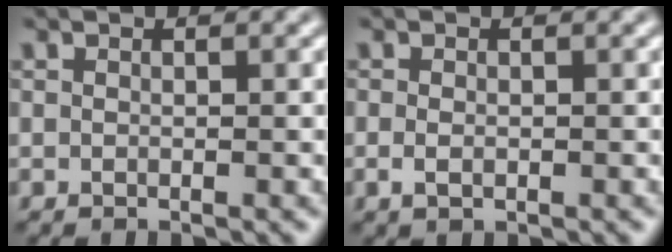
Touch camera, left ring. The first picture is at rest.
{"total": 1.3, "force": [-0.3, 0.8, 1.0], "torque": [-0.020, -0.001, -0.007]}